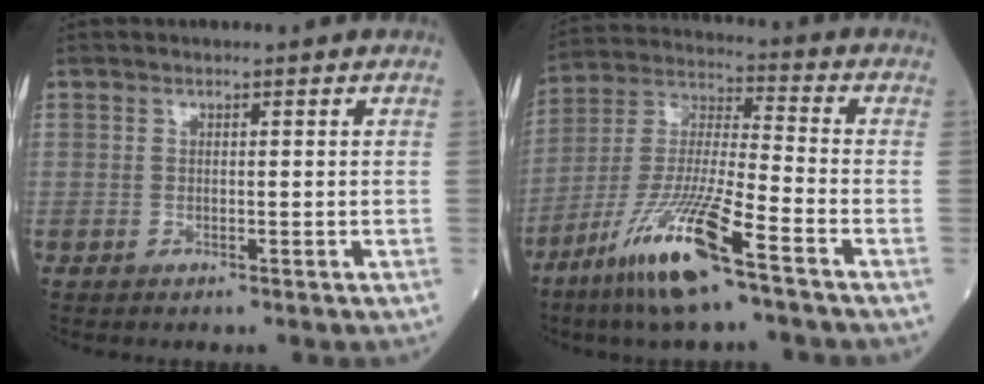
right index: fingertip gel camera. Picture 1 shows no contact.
{"total": 15.1, "force": [-8.9, 0.5, 12.2], "torque": [-0.255, -0.035, -0.173]}